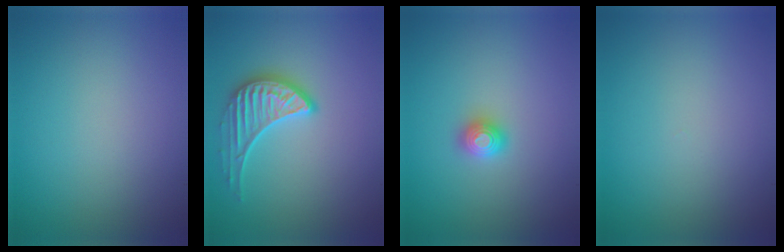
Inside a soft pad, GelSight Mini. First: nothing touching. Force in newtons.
{"total": 3.5, "press": 3.1, "slide": 1.5}
{"total": 1.3, "press": 1.3, "slide": 0.2}
{"total": 0.0}